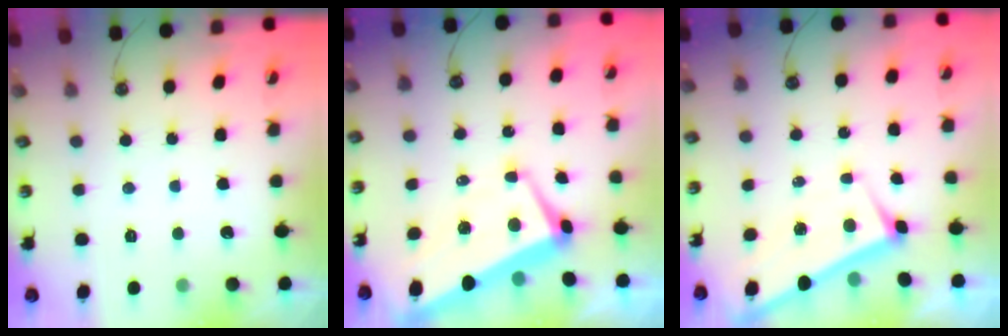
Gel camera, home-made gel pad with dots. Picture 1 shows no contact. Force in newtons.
{"total": 1.7, "press": 1.1, "slide": 1.3}
{"total": 2.6, "press": 2.6, "slide": 0.1}